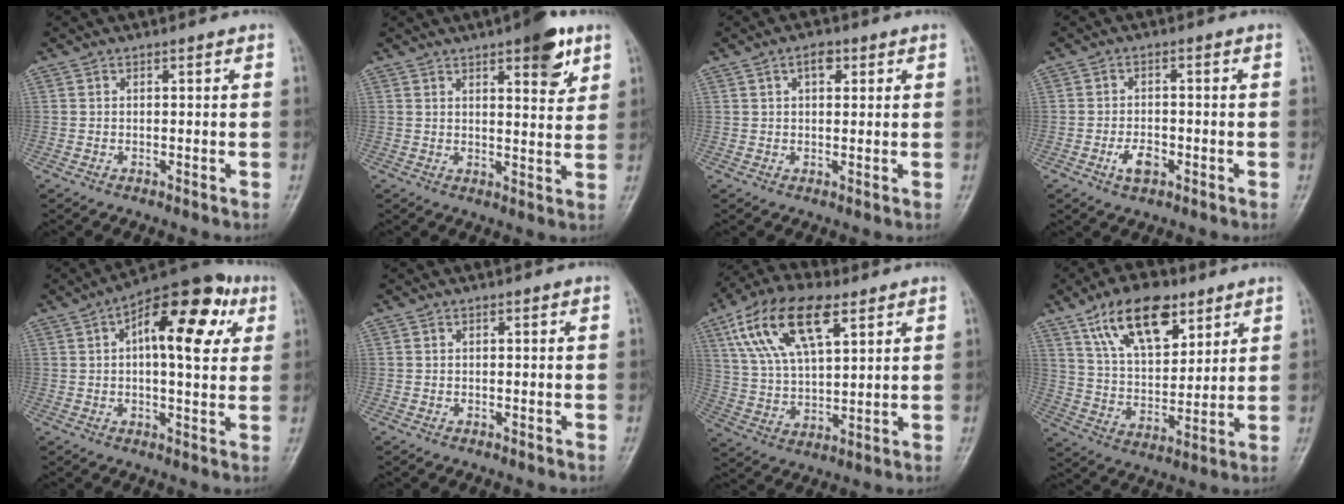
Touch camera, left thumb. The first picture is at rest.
{"total": 8.7, "force": [4.9, 2.9, 6.7], "torque": [-0.070, -0.022, 0.062]}
{"total": 3.3, "force": [1.5, 1.9, 2.3], "torque": [-0.027, 0.001, 0.020]}
{"total": 3.9, "force": [-1.7, 2.2, 2.8], "torque": [-0.046, 0.008, -0.029]}
{"total": 16.4, "force": [4.9, 7.3, 13.9], "torque": [-0.165, 0.019, 0.061]}
{"total": 0.0}
{"total": 16.5, "force": [7.8, 7.7, 12.4], "torque": [-0.222, -0.007, 0.145]}
{"total": 15.7, "force": [9.1, 7.8, 10.1], "torque": [-0.136, -0.037, 0.165]}